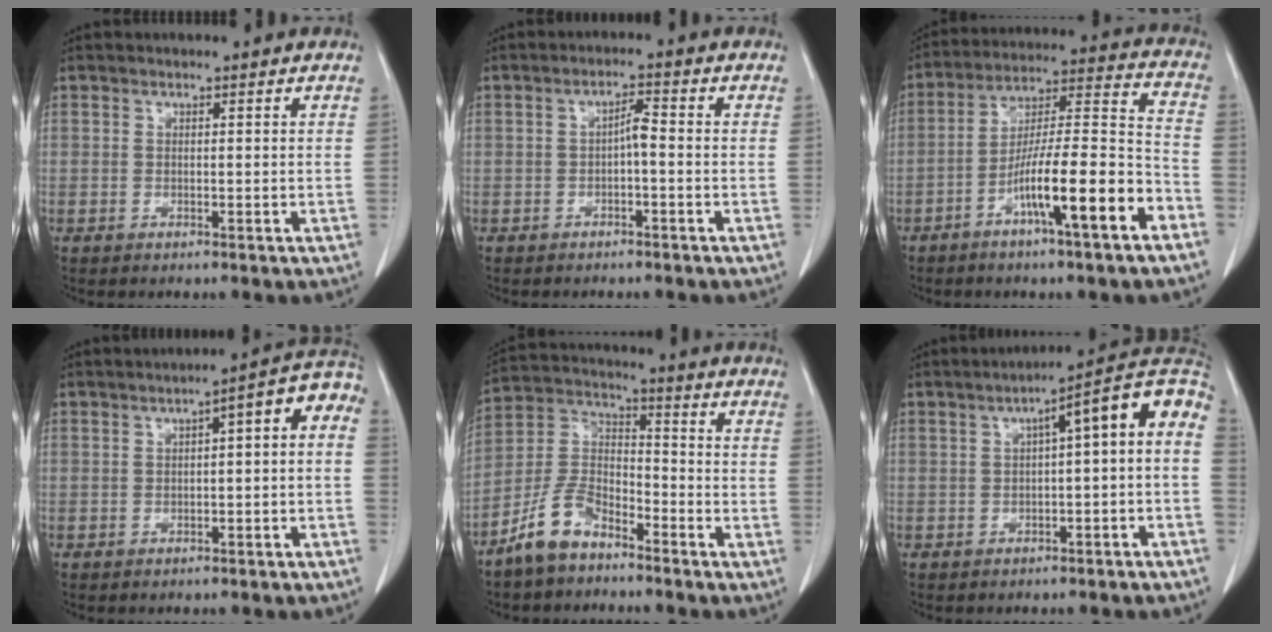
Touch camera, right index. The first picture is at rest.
{"total": 2.7, "force": [-0.4, 0.6, 2.6], "torque": [-0.043, 0.010, -0.007]}
{"total": 15.5, "force": [-7.5, 0.8, 13.5], "torque": [-0.228, 0.003, -0.125]}
{"total": 6.8, "force": [-0.1, 1.9, 6.6], "torque": [-0.083, 0.036, -0.006]}
{"total": 9.4, "force": [-7.1, 4.1, 4.6], "torque": [-0.105, 0.013, -0.143]}
{"total": 10.6, "force": [0.2, 1.9, 10.4], "torque": [-0.143, 0.043, -0.001]}